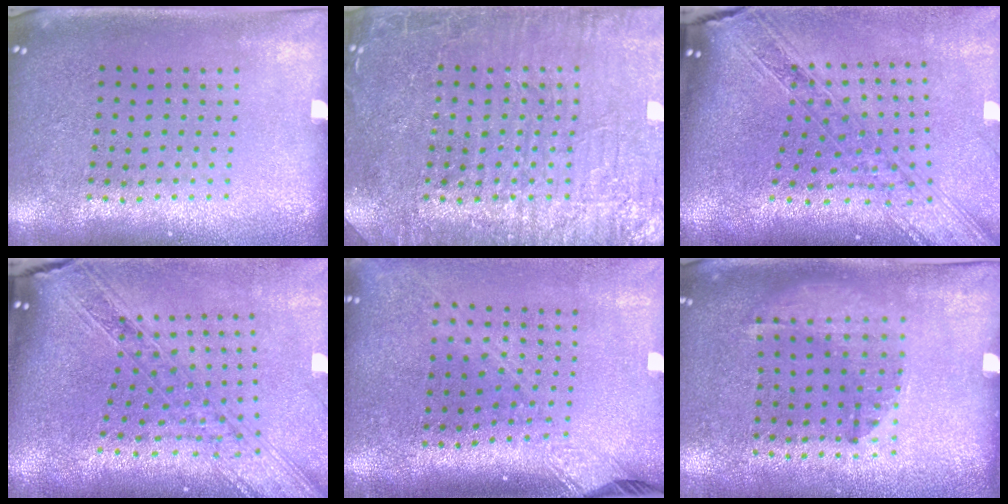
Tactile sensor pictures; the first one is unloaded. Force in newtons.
{"total": 4.1, "press": 4.0, "slide": 0.6}
{"total": 2.5, "press": 2.1, "slide": 1.3}
{"total": 2.5, "press": 2.1, "slide": 1.3}
{"total": 2.2, "press": 1.7, "slide": 1.4}
{"total": 1.3, "press": 0.8, "slide": 1.0}